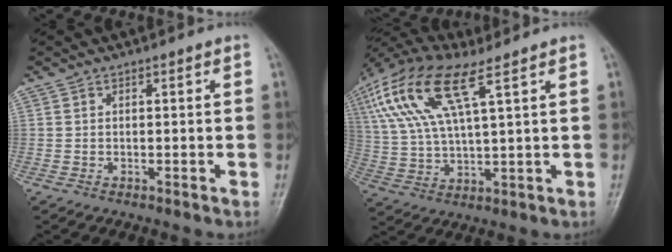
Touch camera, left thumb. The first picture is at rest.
{"total": 17.0, "force": [7.8, 5.6, 14.0], "torque": [-0.314, 0.006, 0.149]}